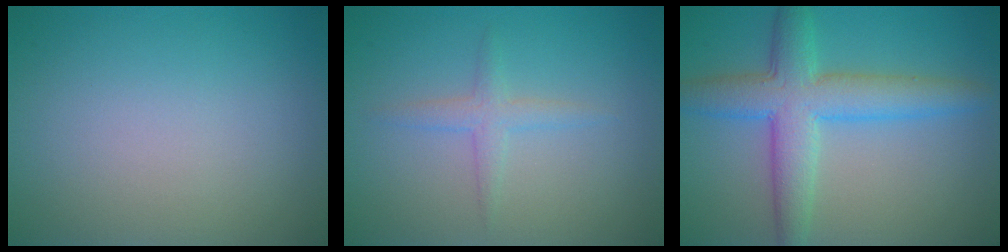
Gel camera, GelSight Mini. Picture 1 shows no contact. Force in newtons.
{"total": 1.7, "press": 1.7, "slide": 0.1}
{"total": 6.1, "press": 6.1, "slide": 0.1}